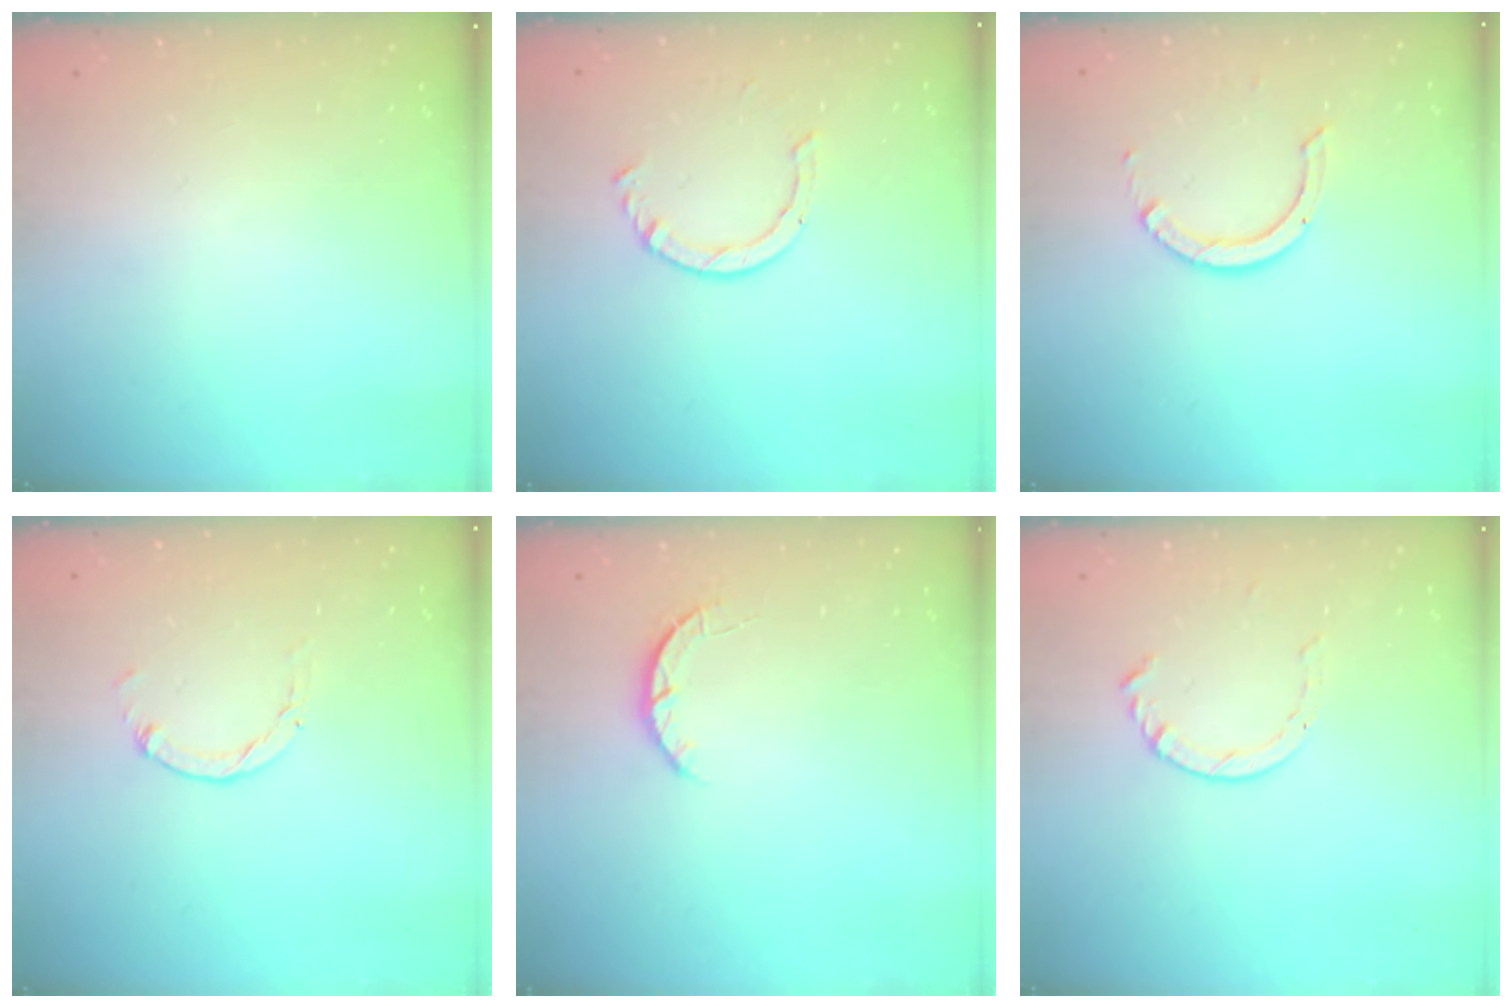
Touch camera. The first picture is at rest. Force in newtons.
{"total": 2.3, "press": 2.3, "slide": 0.2}
{"total": 6.7, "press": 6.7, "slide": 0.5}
{"total": 1.5, "press": 1.5, "slide": 0.2}
{"total": 3.4, "press": 3.4, "slide": 0.6}
{"total": 3.5, "press": 3.5, "slide": 0.4}